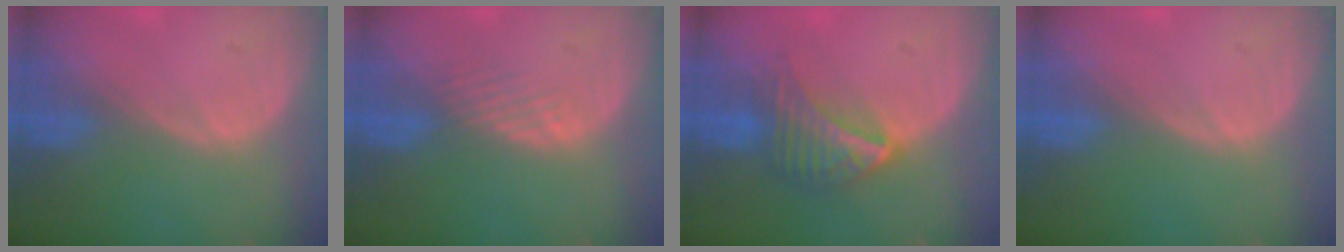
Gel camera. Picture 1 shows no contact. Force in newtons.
{"total": 1.8, "press": 1.8, "slide": 0.2}
{"total": 7.1, "press": 6.2, "slide": 3.4}
{"total": 0.0}